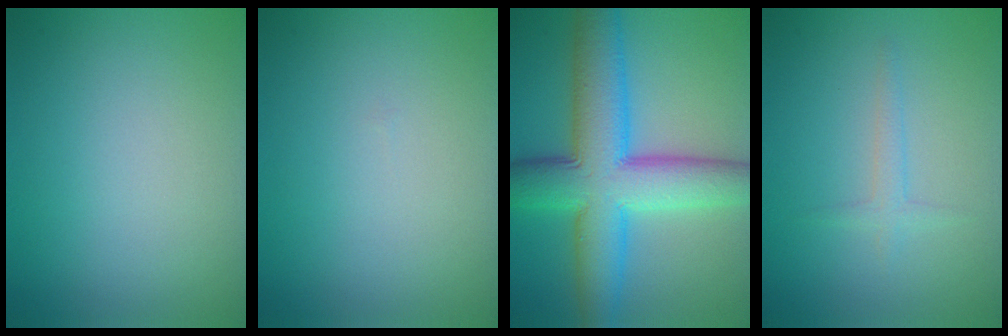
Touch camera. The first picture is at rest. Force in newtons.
{"total": 0.0}
{"total": 10.4, "press": 10.4, "slide": 0.4}
{"total": 1.2, "press": 1.2, "slide": 0.1}